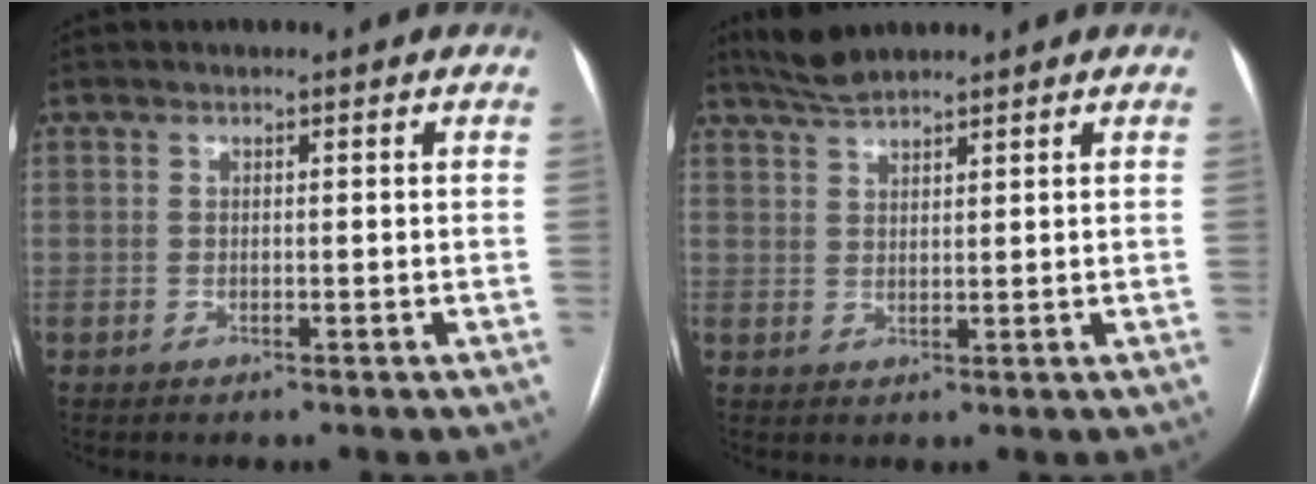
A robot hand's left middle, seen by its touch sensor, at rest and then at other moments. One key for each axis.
{"total": 3.9, "fx": 3.6, "fy": 0.3, "fz": 1.3, "tx": -0.033, "ty": 0.013, "tz": 0.075}